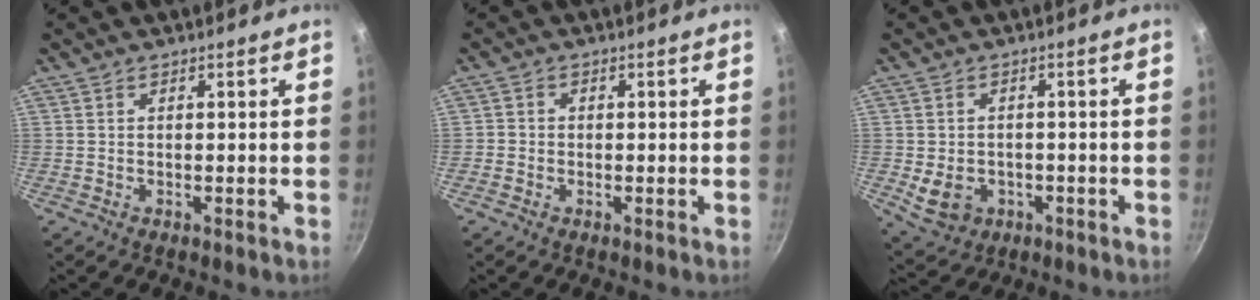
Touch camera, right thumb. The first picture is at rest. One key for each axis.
{"total": 1.5, "fx": -0.6, "fy": 1.4, "fz": 0.5, "tx": -0.005, "ty": 0.006, "tz": -0.014}
{"total": 6.8, "fx": -1.8, "fy": 5.4, "fz": 3.7, "tx": -0.049, "ty": 0.007, "tz": -0.015}